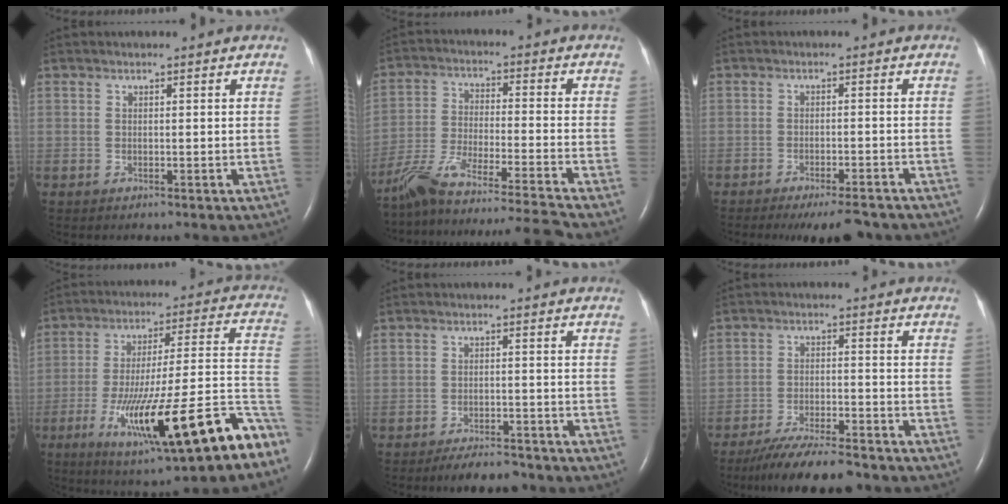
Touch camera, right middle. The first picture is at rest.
{"total": 19.6, "force": [-17.5, -2.3, 8.5], "torque": [-0.164, -0.035, -0.293]}
{"total": 8.5, "force": [-7.5, 1.4, 3.8], "torque": [-0.041, -0.013, -0.100]}
{"total": 24.5, "force": [-12.8, 3.7, 20.5], "torque": [-0.241, -0.003, -0.195]}
{"total": 4.8, "force": [-4.3, 1.3, 1.8], "torque": [-0.028, -0.007, -0.068]}
{"total": 10.4, "force": [-9.0, 1.1, 5.1], "torque": [-0.081, -0.025, -0.147]}